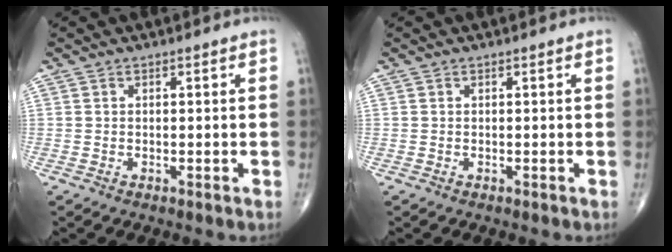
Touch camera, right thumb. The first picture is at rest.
{"total": 0.0}